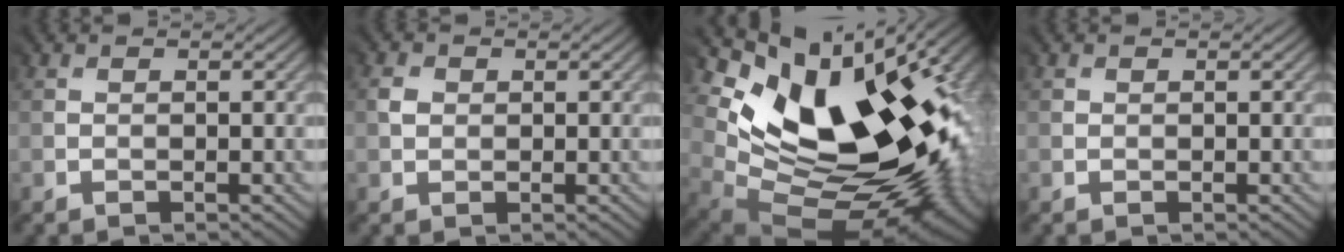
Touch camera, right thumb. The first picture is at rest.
{"total": 1.7, "force": [0.5, 1.6, -0.2], "torque": [0.006, -0.002, 0.007]}
{"total": 16.3, "force": [5.1, 10.1, 11.7], "torque": [-0.187, -0.007, 0.101]}
{"total": 0.6, "force": [0.4, 0.4, 0.0], "torque": [0.003, 0.000, 0.007]}